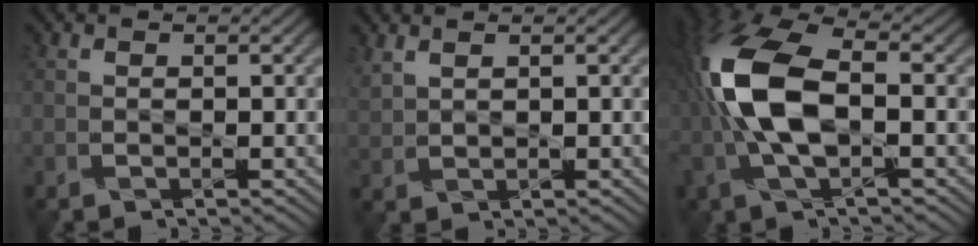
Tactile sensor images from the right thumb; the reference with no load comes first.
{"total": 2.2, "force": [1.7, 0.7, 1.1], "torque": [-0.036, 0.004, 0.043]}
{"total": 12.0, "force": [-0.6, 5.4, 10.7], "torque": [-0.255, 0.014, -0.017]}